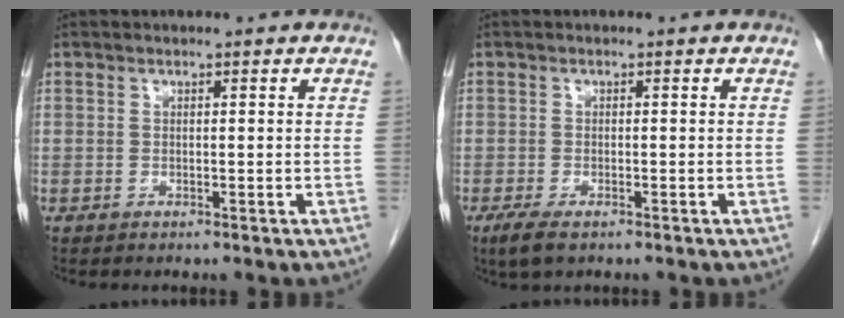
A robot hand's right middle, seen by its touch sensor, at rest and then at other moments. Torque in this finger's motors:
{"motor_torque": [0.59, -0.50, 0.03, 0.05]}